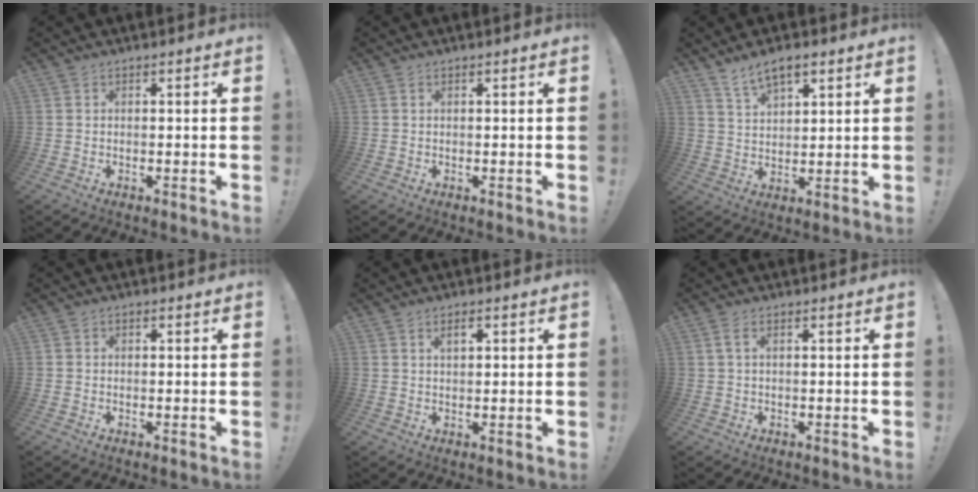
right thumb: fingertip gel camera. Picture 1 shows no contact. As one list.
[{"total": 0.5, "force": [0.3, 0.2, 0.3], "torque": [-0.013, 0.004, 0.007]}, {"total": 7.3, "force": [4.9, 3.3, 4.3], "torque": [-0.076, -0.017, 0.092]}, {"total": 0.7, "force": [-0.2, 0.6, 0.2], "torque": [-0.011, 0.006, -0.002]}, {"total": 2.6, "force": [1.4, 0.8, 2.1], "torque": [-0.019, -0.006, 0.020]}, {"total": 2.1, "force": [0.6, 0.5, 1.9], "torque": [-0.045, 0.005, 0.013]}]